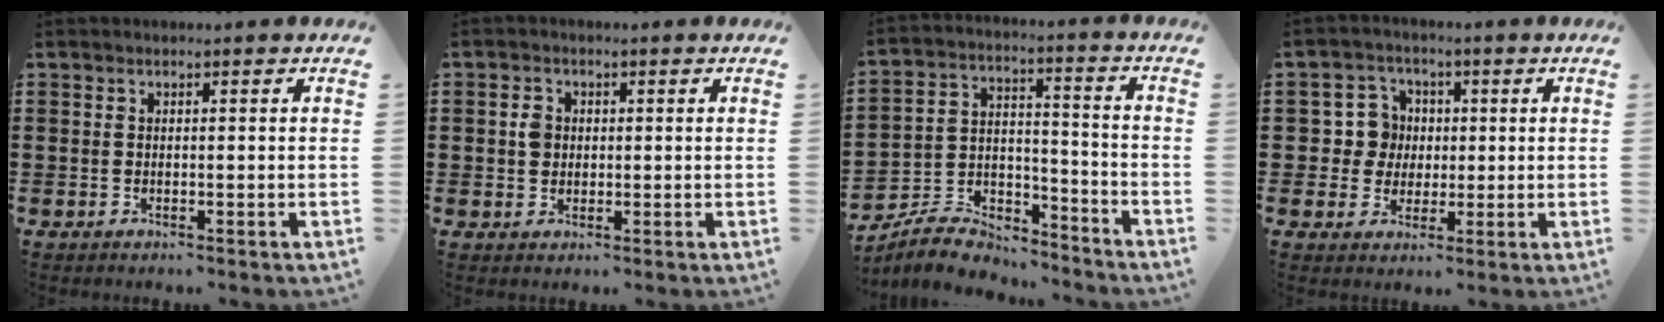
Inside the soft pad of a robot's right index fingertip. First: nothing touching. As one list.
[{"total": 2.3, "force": [0.2, 2.0, 1.2], "torque": [-0.030, 0.010, 0.004]}, {"total": 6.5, "force": [-5.9, 2.2, 1.3], "torque": [-0.032, 0.011, -0.117]}, {"total": 5.7, "force": [0.4, 5.5, 1.5], "torque": [-0.055, 0.019, 0.007]}]